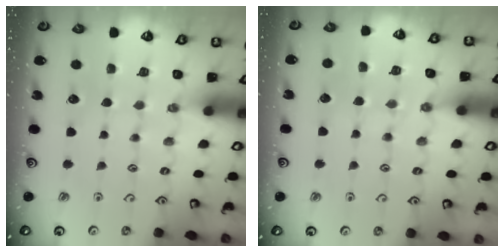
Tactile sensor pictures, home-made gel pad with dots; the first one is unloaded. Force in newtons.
{"total": 6.2, "press": 6.2, "slide": 0.5}